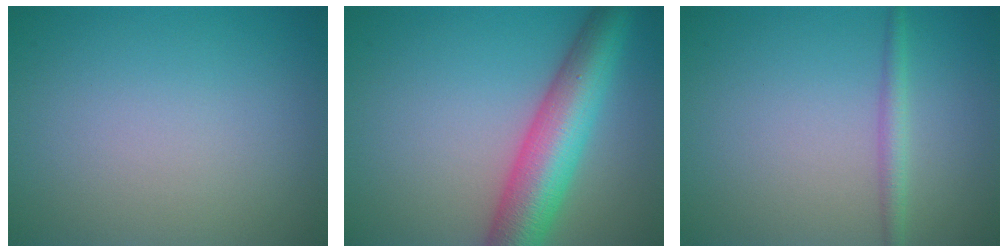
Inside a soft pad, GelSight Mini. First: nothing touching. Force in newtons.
{"total": 8.3, "press": 8.3, "slide": 0.3}
{"total": 1.7, "press": 1.7, "slide": 0.1}